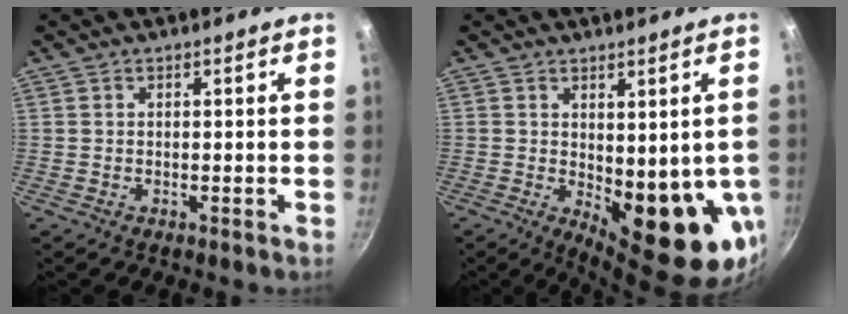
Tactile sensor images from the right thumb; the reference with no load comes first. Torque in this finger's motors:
{"motor_torque": [-0.48, 1.58, 1.41, -0.20, 0.10]}